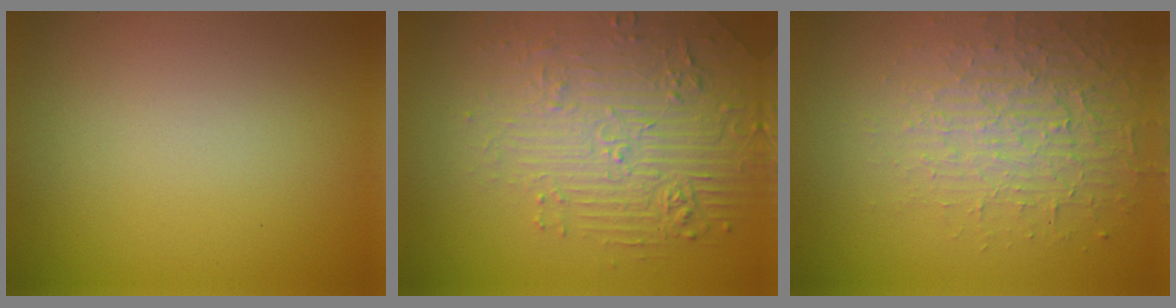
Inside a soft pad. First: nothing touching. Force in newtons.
{"total": 4.4, "press": 4.1, "slide": 1.7}
{"total": 3.7, "press": 3.4, "slide": 1.3}